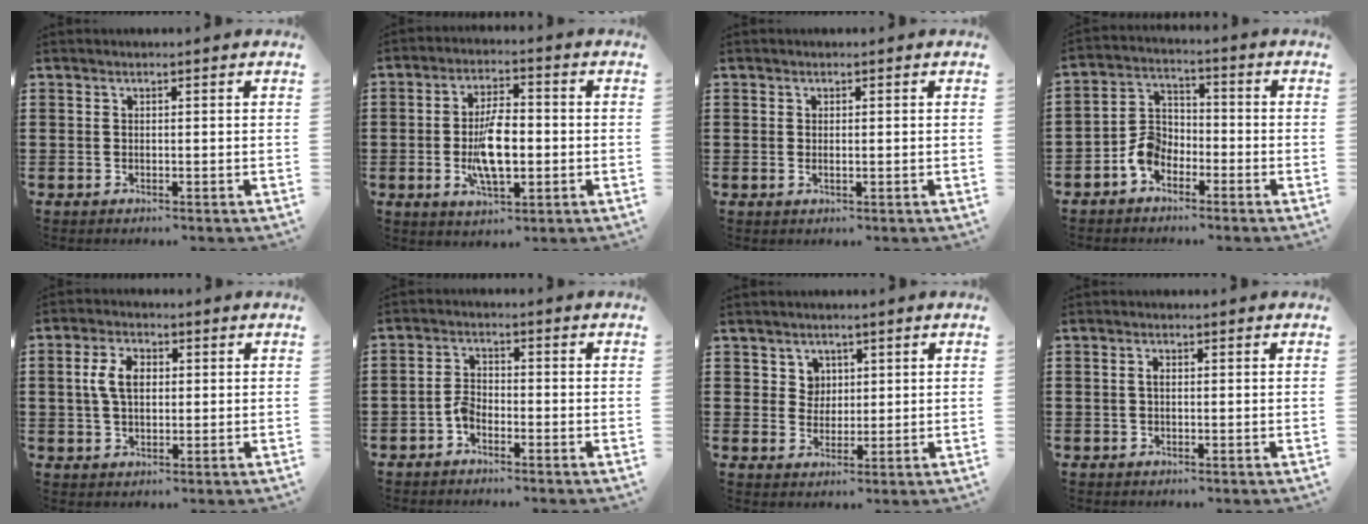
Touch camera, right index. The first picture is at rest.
{"total": 9.0, "force": [-1.4, 3.8, 8.0], "torque": [-0.163, -0.007, -0.031]}
{"total": 0.7, "force": [0.1, 0.2, 0.7], "torque": [-0.014, 0.001, 0.001]}
{"total": 5.8, "force": [-3.2, 4.0, 2.7], "torque": [-0.077, 0.010, -0.068]}
{"total": 5.2, "force": [0.7, 3.2, 4.0], "torque": [-0.095, 0.013, 0.007]}
{"total": 2.6, "force": [-1.5, 1.4, 1.6], "torque": [-0.046, 0.001, -0.035]}
{"total": 3.3, "force": [1.6, 2.8, 0.5], "torque": [-0.015, 0.007, 0.027]}
{"total": 1.1, "force": [0.0, 0.5, 1.0], "torque": [-0.022, 0.002, -0.001]}